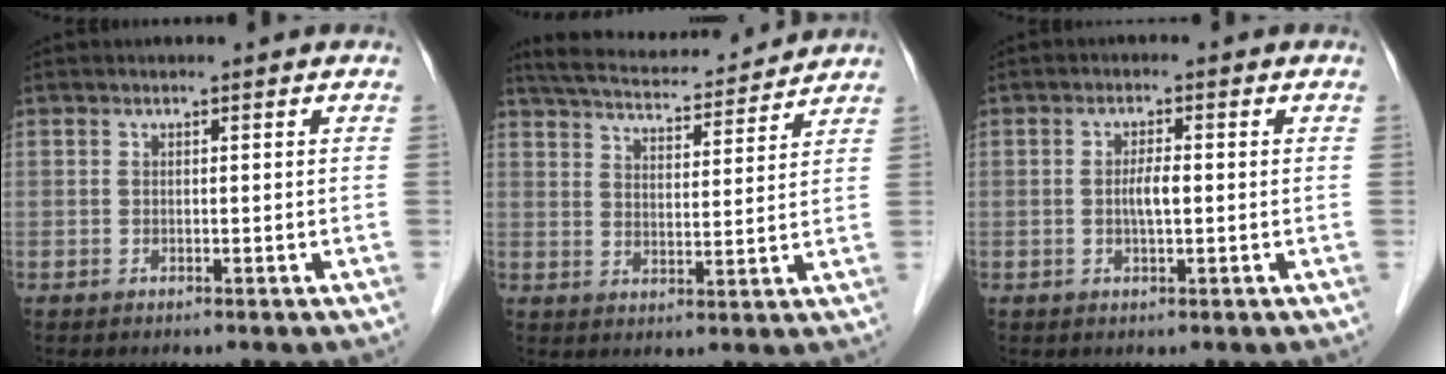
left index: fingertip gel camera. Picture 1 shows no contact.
{"total": 15.0, "force": [14.0, 2.0, 4.9], "torque": [-0.086, 0.027, 0.208]}
{"total": 2.5, "force": [-0.2, 0.5, 2.5], "torque": [-0.047, 0.000, -0.006]}